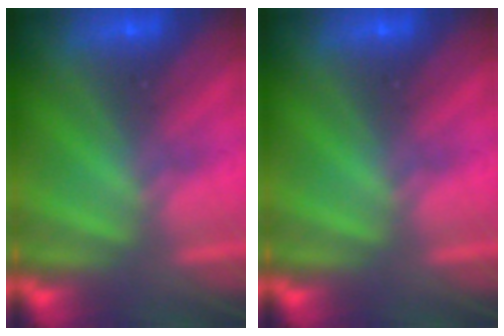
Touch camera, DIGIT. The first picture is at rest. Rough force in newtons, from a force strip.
{"total": 0.0}